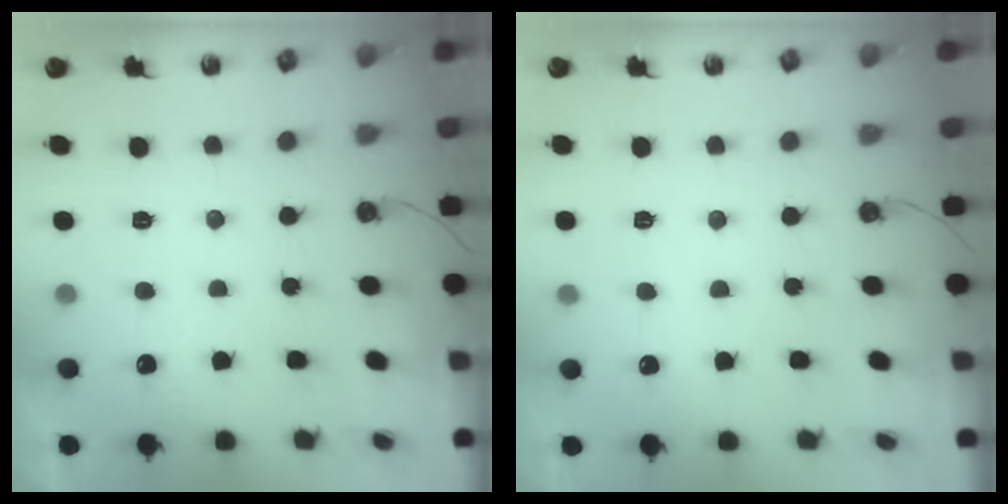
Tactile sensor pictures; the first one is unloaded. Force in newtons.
{"total": 3.2, "press": 3.1, "slide": 0.5}